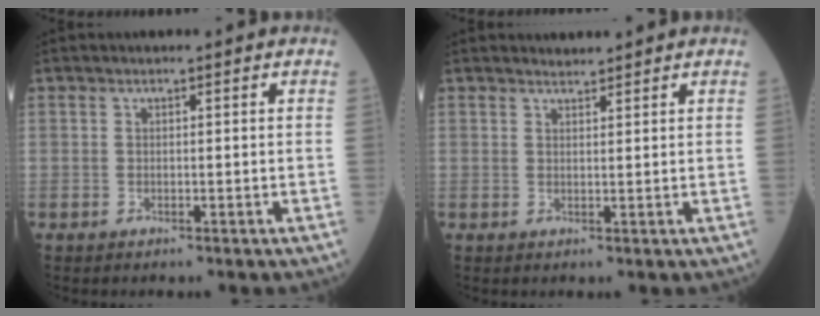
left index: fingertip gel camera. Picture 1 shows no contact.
{"total": 1.3, "force": [1.3, 0.0, -0.1], "torque": [-0.008, 0.003, 0.025]}